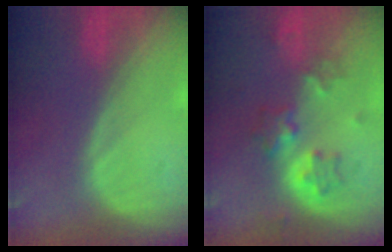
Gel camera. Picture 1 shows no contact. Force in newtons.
{"total": 6.1, "press": 5.6, "slide": 2.5}